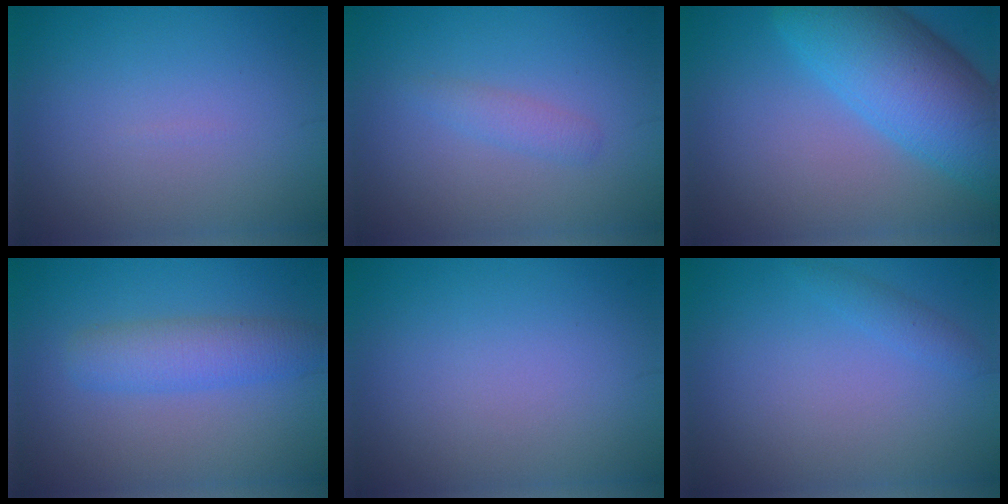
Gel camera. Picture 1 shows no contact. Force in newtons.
{"total": 1.4, "press": 1.4, "slide": 0.1}
{"total": 10.0, "press": 10.0, "slide": 0.3}
{"total": 3.5, "press": 3.5, "slide": 0.1}
{"total": 0.0}
{"total": 1.1, "press": 1.1, "slide": 0.1}